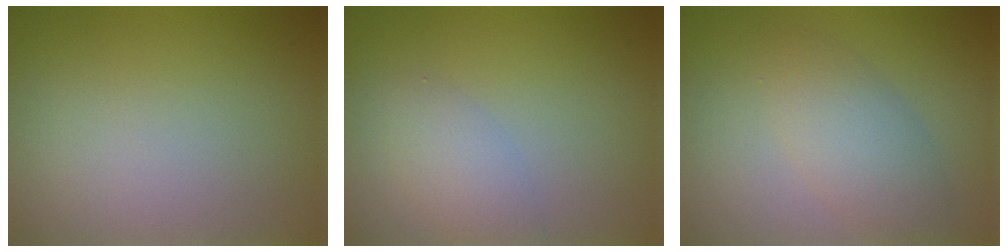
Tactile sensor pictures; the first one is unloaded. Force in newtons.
{"total": 2.4, "press": 2.4, "slide": 0.1}
{"total": 3.6, "press": 3.6, "slide": 0.0}